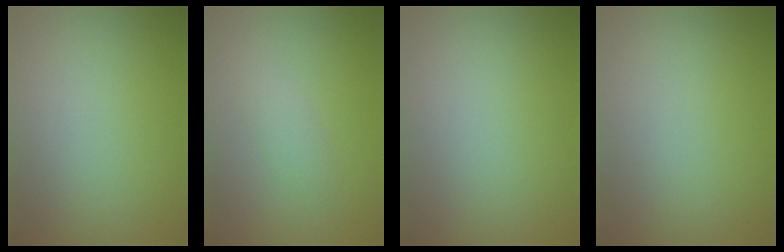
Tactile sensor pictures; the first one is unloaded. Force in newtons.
{"total": 1.3, "press": 1.2, "slide": 0.1}
{"total": 0.0}
{"total": 0.0}